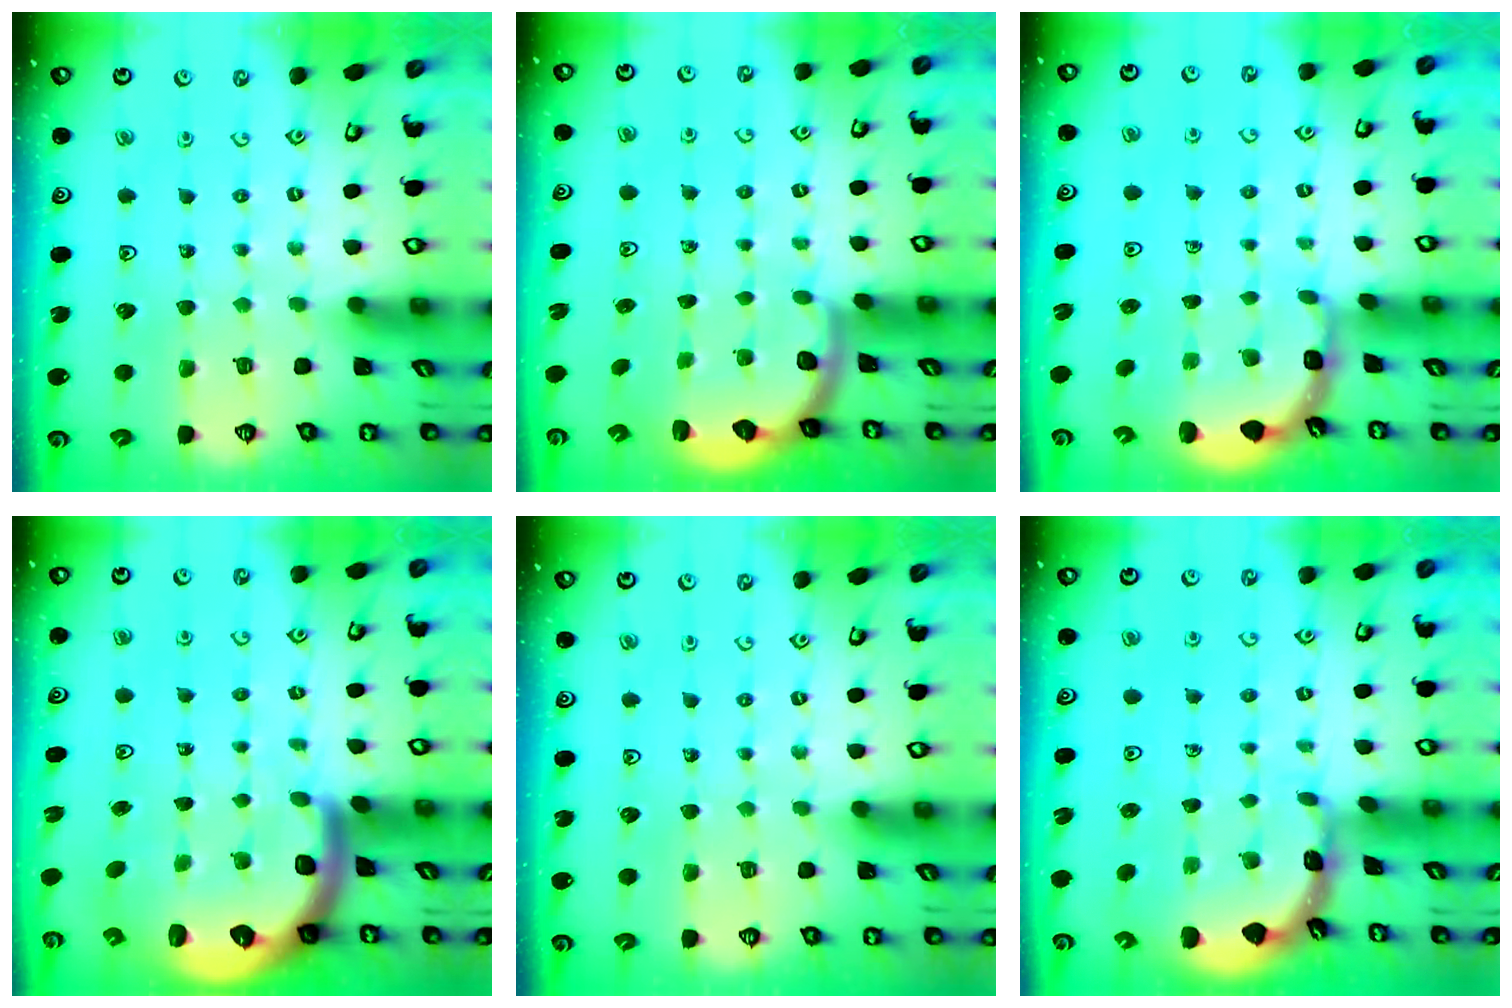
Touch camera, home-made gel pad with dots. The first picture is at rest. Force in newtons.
{"total": 2.5, "press": 2.2, "slide": 1.3}
{"total": 2.1, "press": 1.9, "slide": 0.9}
{"total": 6.2, "press": 6.0, "slide": 1.6}
{"total": 0.0}
{"total": 1.8, "press": 1.8, "slide": 0.1}